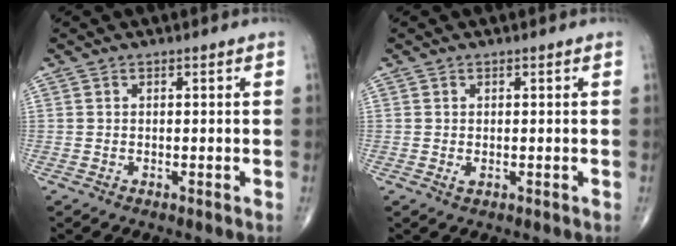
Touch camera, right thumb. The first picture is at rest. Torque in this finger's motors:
{"motor_torque": [-0.15, -0.02, 0.08, 0.13, 0.03]}